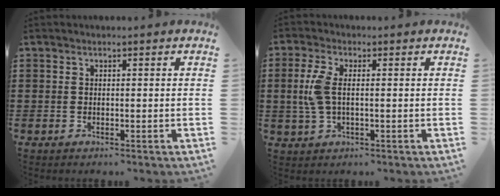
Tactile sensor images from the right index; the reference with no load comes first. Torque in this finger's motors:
{"motor_torque": [0.30, 0.02, 0.50, 0.12]}